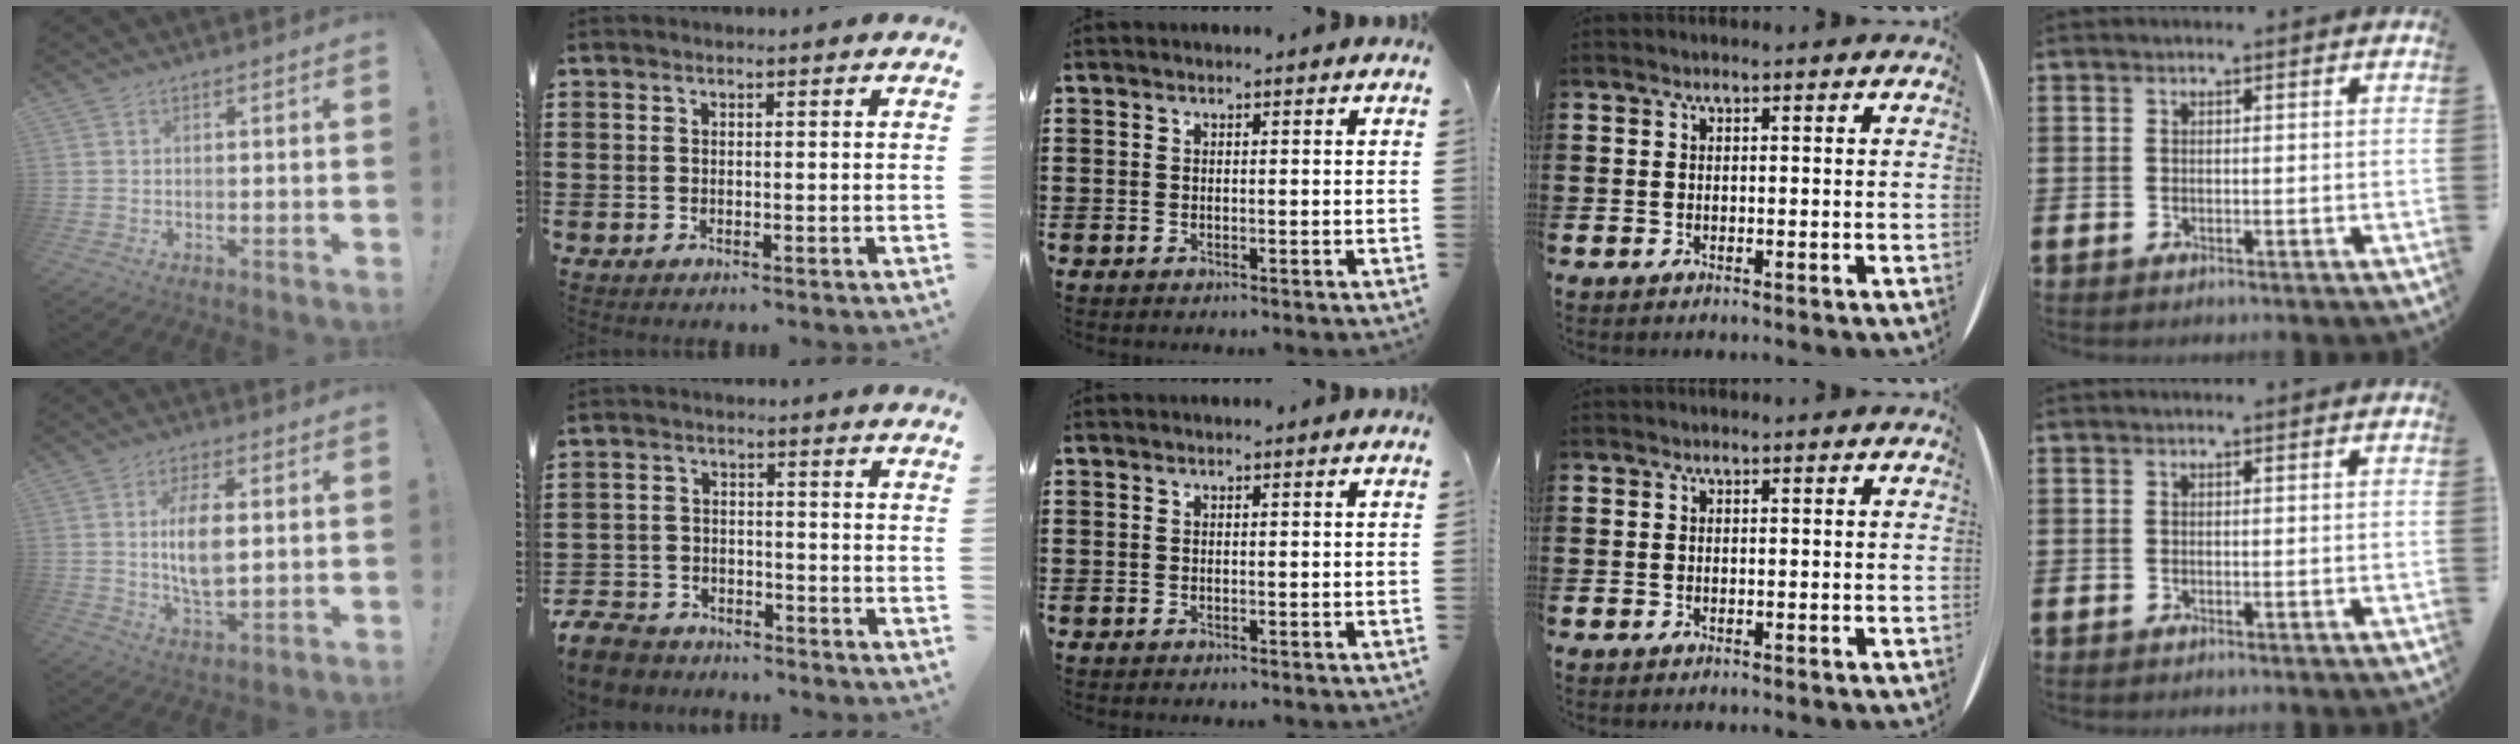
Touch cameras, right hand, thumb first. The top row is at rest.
{"thumb": {"total": 9.6, "force": [1.3, 4.8, 8.3], "torque": [-0.155, -0.009, 0.016]}, "index": {"total": 5.4, "force": [-5.3, 1.1, 0.5], "torque": [-0.025, 0.003, -0.110]}}